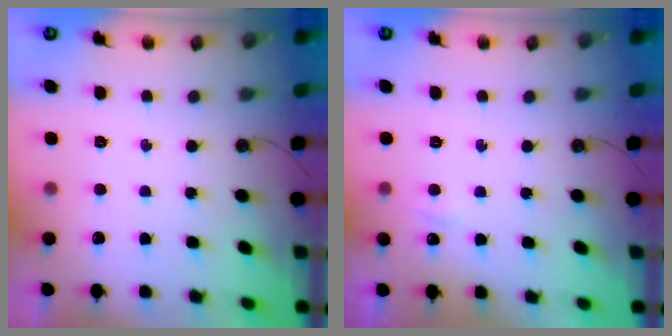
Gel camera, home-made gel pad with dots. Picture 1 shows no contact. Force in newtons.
{"total": 3.2, "press": 3.2, "slide": 0.5}